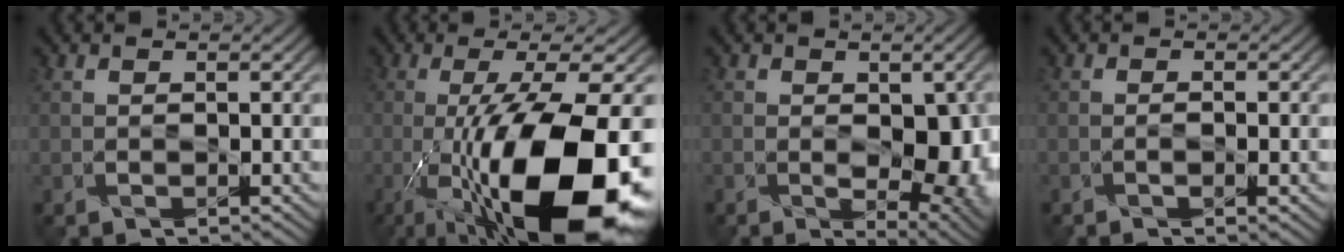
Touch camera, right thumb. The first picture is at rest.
{"total": 18.5, "force": [-6.5, 5.7, 16.3], "torque": [-0.285, -0.011, -0.108]}
{"total": 7.4, "force": [-1.2, 4.1, 6.0], "torque": [-0.084, -0.030, 0.002]}
{"total": 0.9, "force": [-0.4, 0.1, 0.8], "torque": [-0.011, -0.004, -0.011]}